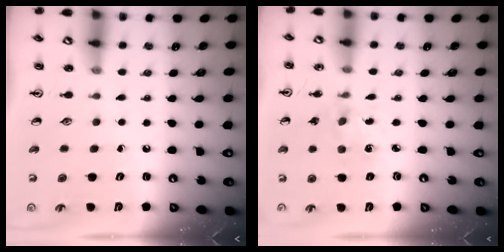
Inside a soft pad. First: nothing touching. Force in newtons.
{"total": 2.0, "press": 2.0, "slide": 0.2}